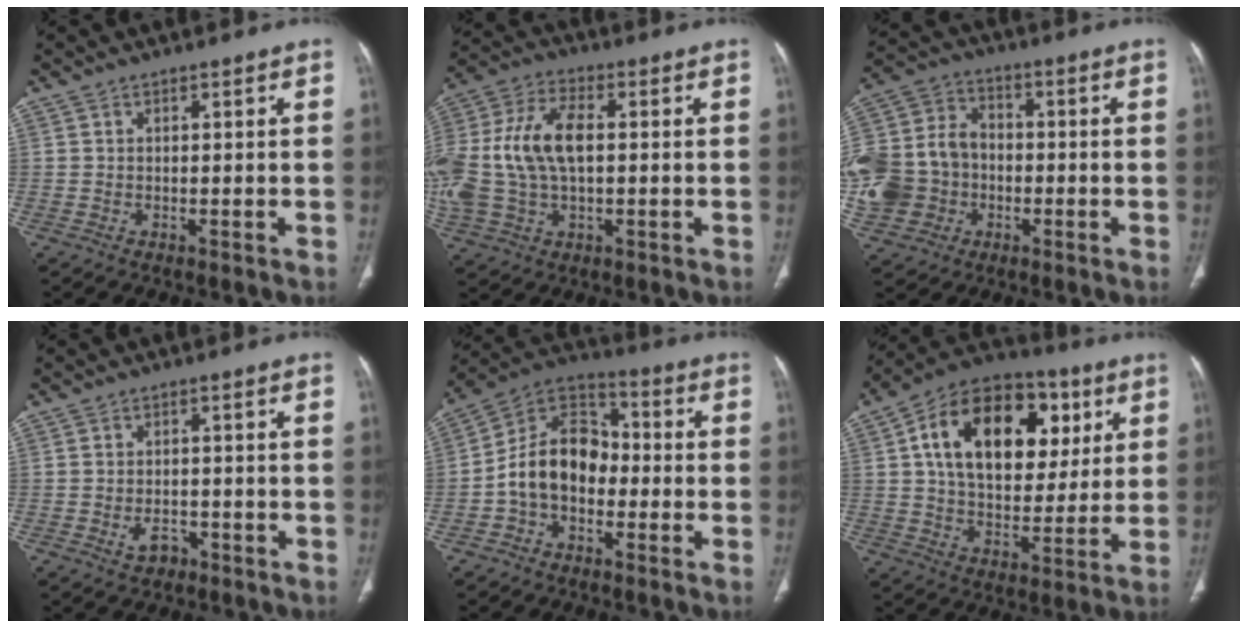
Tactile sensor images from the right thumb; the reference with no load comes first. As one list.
[{"total": 19.3, "force": [0.9, 11.3, 15.6], "torque": [-0.361, 0.016, 0.018]}, {"total": 18.6, "force": [-3.4, 15.8, 9.3], "torque": [-0.205, 0.033, -0.056]}, {"total": 3.3, "force": [-1.6, 2.3, 1.8], "torque": [-0.024, 0.012, -0.020]}, {"total": 13.2, "force": [-2.5, 9.4, 8.9], "torque": [-0.137, 0.045, -0.060]}, {"total": 24.3, "force": [7.0, 15.2, 17.5], "torque": [-0.254, 0.005, 0.107]}]